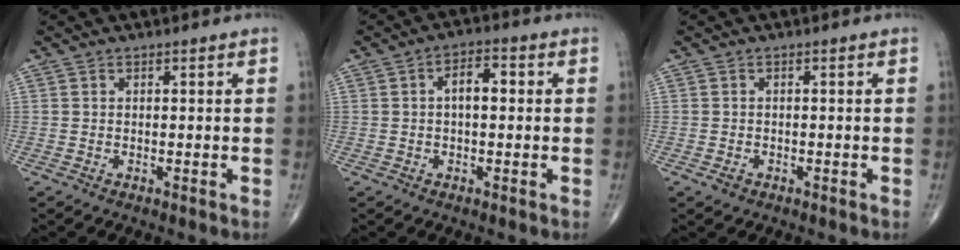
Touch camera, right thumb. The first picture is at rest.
{"total": 4.8, "force": [0.5, 2.4, 4.2], "torque": [-0.064, 0.014, 0.002]}
{"total": 1.2, "force": [-0.7, 0.8, 0.5], "torque": [-0.008, 0.002, -0.010]}